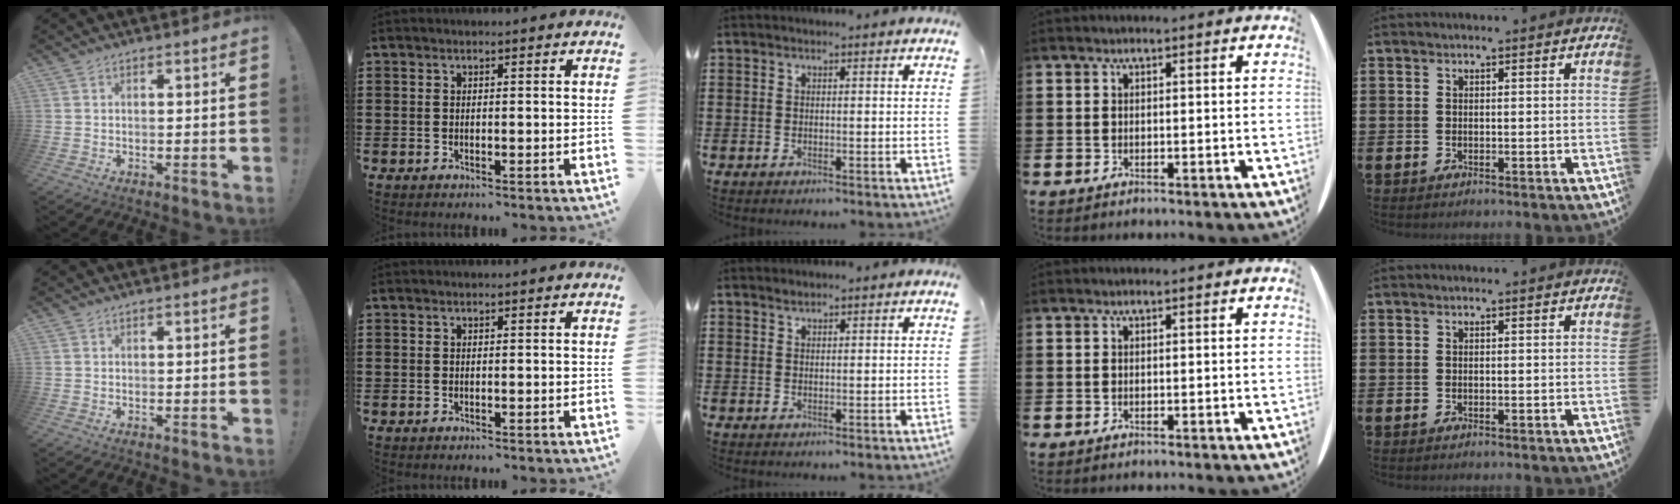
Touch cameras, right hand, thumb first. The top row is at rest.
{"middle": {"total": 1.0, "force": [1.0, 0.1, 0.1], "torque": [-0.004, 0.000, 0.019]}}